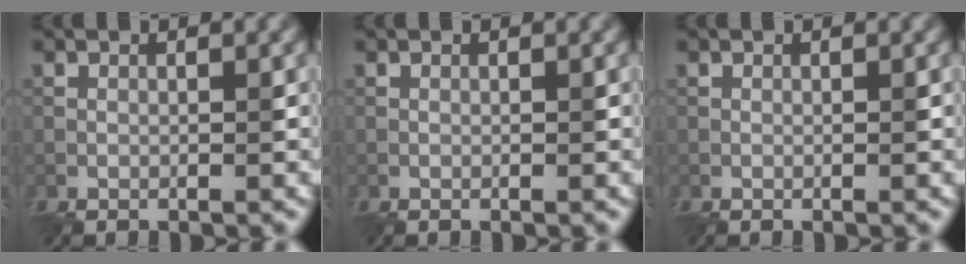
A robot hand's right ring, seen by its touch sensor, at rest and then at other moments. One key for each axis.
{"total": 0.0}
{"total": 0.0}